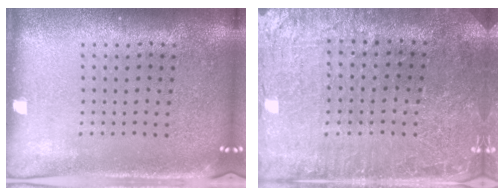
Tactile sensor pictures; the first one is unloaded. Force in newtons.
{"total": 1.6, "press": 1.6, "slide": 0.1}